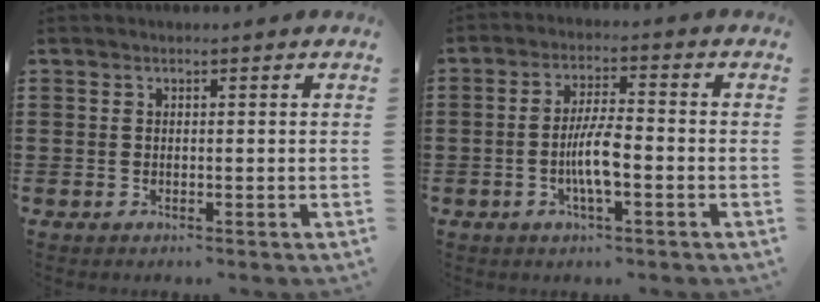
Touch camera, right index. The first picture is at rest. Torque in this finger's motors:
{"motor_torque": [1.36, -0.32, 0.60, 0.18]}